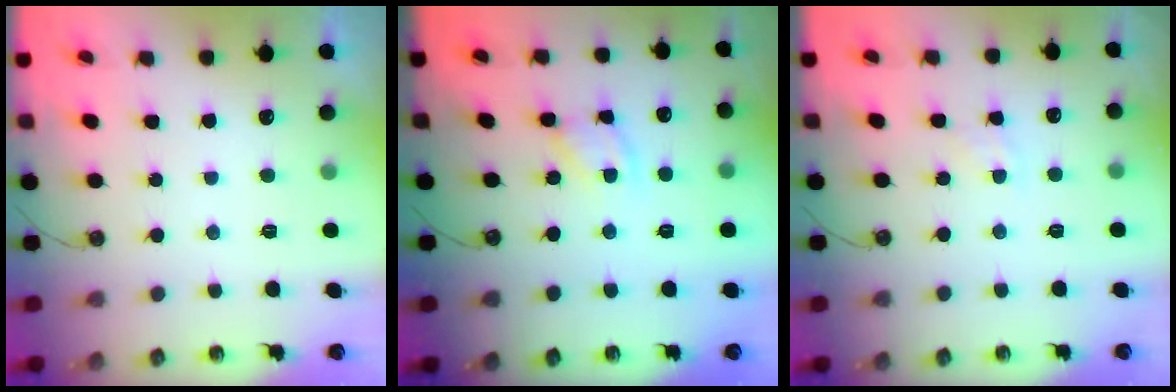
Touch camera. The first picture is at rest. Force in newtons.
{"total": 5.2, "press": 5.2, "slide": 0.5}
{"total": 3.9, "press": 3.9, "slide": 0.5}